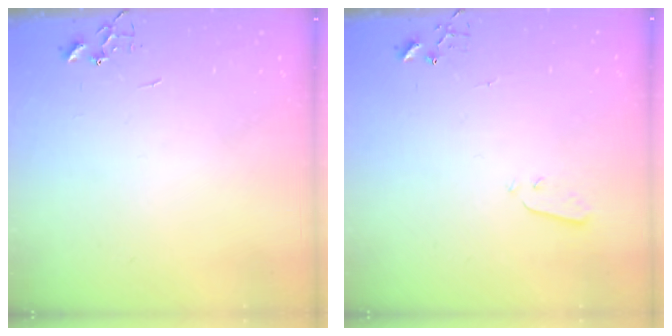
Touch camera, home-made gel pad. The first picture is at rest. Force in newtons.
{"total": 3.0, "press": 3.0, "slide": 0.3}